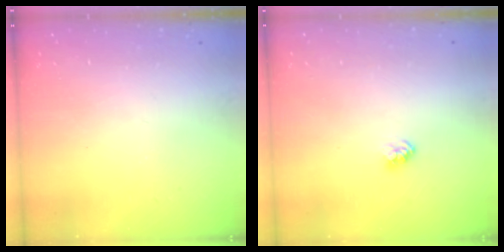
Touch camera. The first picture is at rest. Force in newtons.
{"total": 2.3, "press": 2.3, "slide": 0.1}